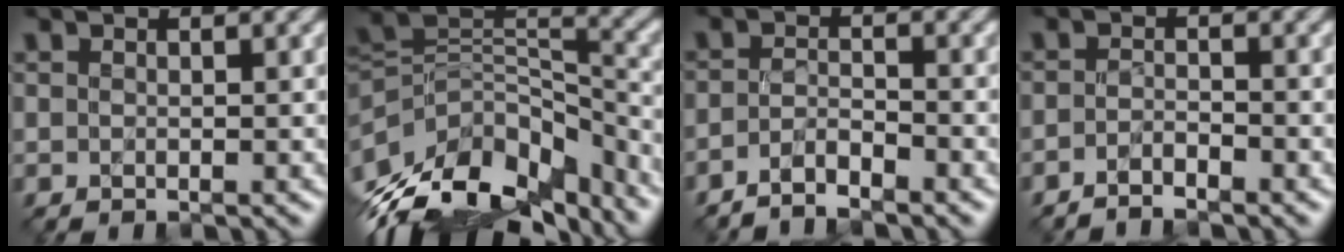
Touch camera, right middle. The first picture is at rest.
{"total": 11.4, "force": [-7.1, 6.5, 6.1], "torque": [-0.162, 0.017, -0.117]}
{"total": 2.5, "force": [-2.5, 0.0, 0.6], "torque": [-0.027, 0.008, -0.048]}
{"total": 1.7, "force": [-1.7, -0.2, 0.2], "torque": [-0.016, 0.006, -0.035]}